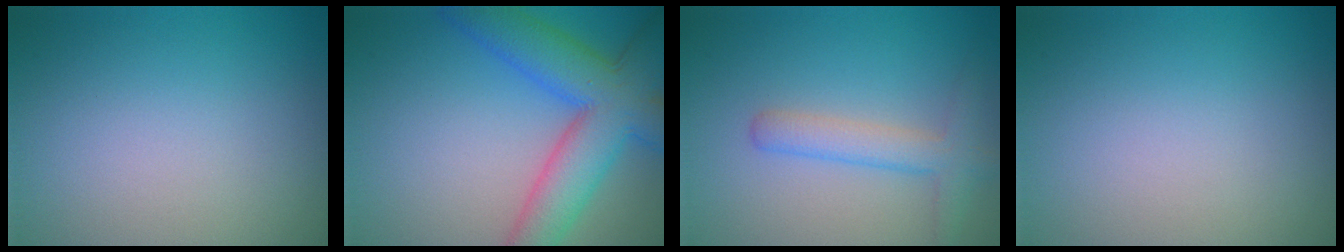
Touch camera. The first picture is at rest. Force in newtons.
{"total": 8.8, "press": 8.8, "slide": 0.4}
{"total": 2.9, "press": 2.9, "slide": 0.2}
{"total": 0.0}